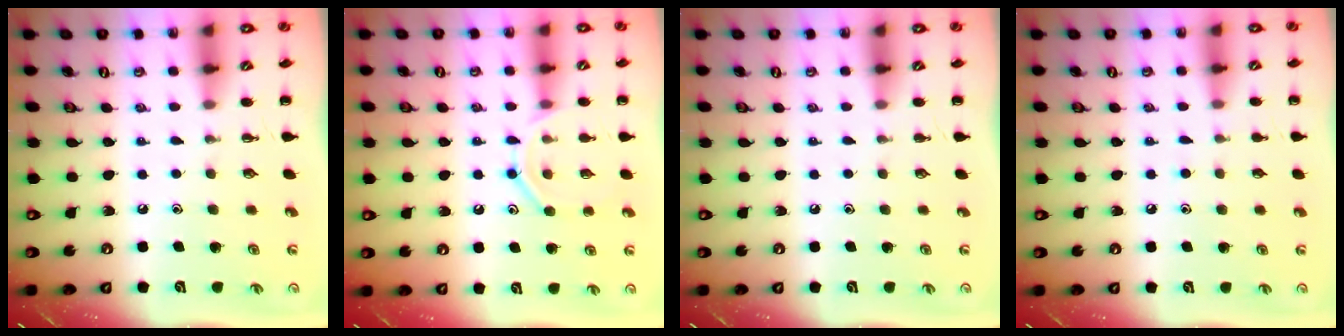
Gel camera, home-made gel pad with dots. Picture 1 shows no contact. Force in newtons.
{"total": 10.0, "press": 9.9, "slide": 1.1}
{"total": 0.0}
{"total": 4.6, "press": 4.3, "slide": 1.6}